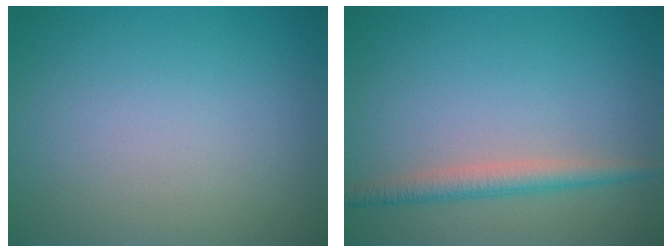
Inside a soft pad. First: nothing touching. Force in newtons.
{"total": 2.4, "press": 2.4, "slide": 0.1}